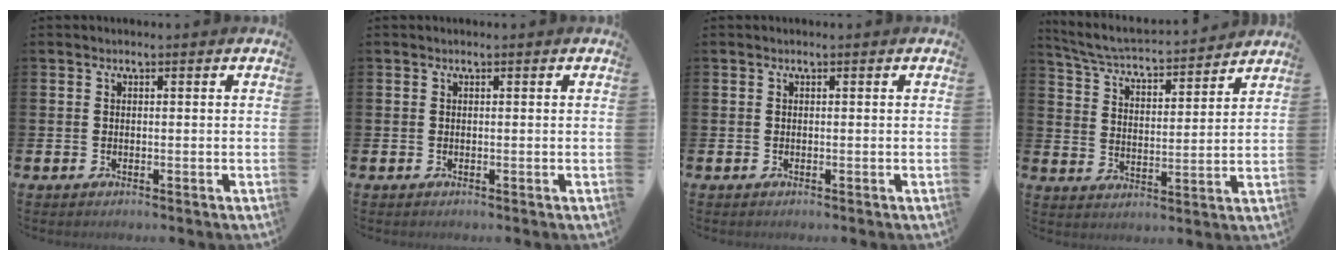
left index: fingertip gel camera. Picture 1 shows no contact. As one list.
[{"total": 0.0}, {"total": 0.0}, {"total": 5.2, "force": [5.0, 0.6, 1.3], "torque": [-0.050, -0.042, 0.081]}]